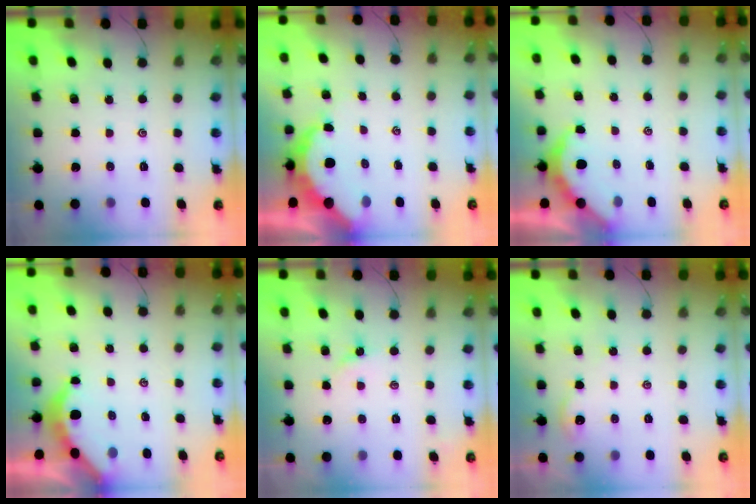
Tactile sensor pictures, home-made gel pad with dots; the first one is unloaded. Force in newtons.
{"total": 10.0, "press": 10.0, "slide": 1.2}
{"total": 4.4, "press": 4.4, "slide": 0.3}
{"total": 3.7, "press": 3.7, "slide": 0.4}
{"total": 2.0, "press": 1.9, "slide": 0.3}
{"total": 2.2, "press": 2.2, "slide": 0.4}